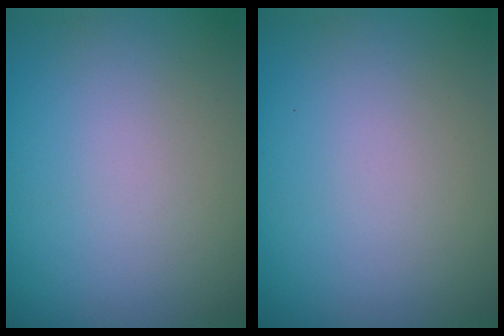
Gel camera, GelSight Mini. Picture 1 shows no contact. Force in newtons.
{"total": 0.0}